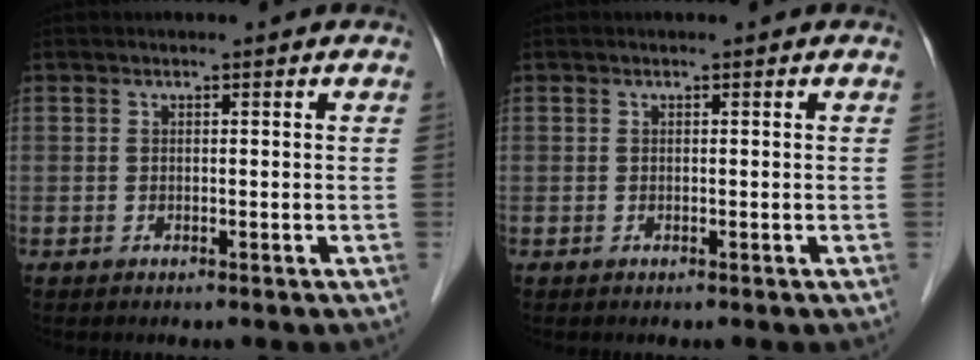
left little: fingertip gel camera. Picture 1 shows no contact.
{"total": 0.0}